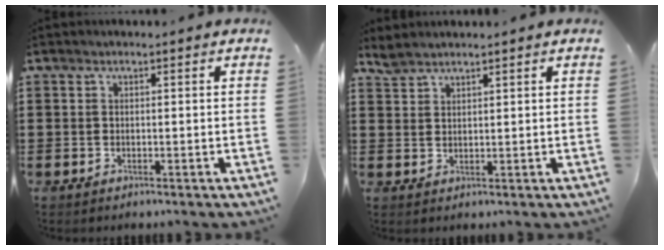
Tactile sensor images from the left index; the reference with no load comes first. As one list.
[{"total": 2.1, "force": [2.0, 0.5, 0.4], "torque": [-0.012, 0.001, 0.041]}]